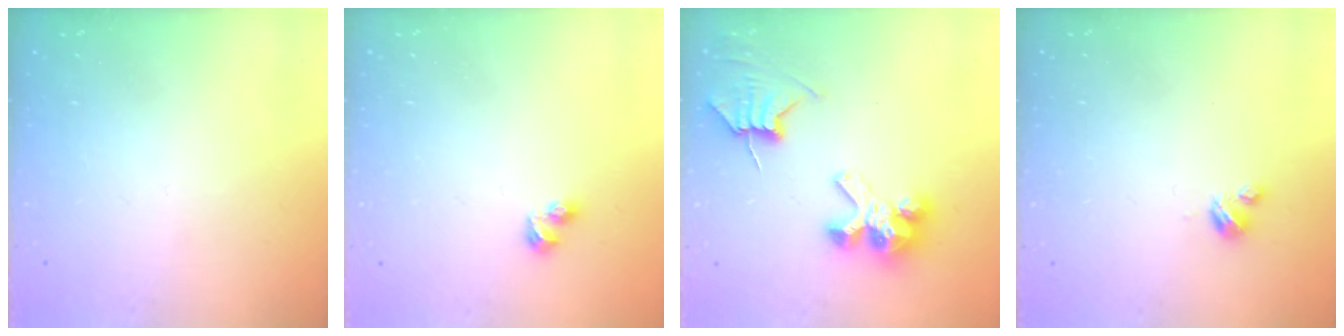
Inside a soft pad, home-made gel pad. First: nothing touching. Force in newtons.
{"total": 3.8, "press": 3.8, "slide": 0.3}
{"total": 7.2, "press": 7.2, "slide": 0.6}
{"total": 2.7, "press": 2.7, "slide": 0.3}